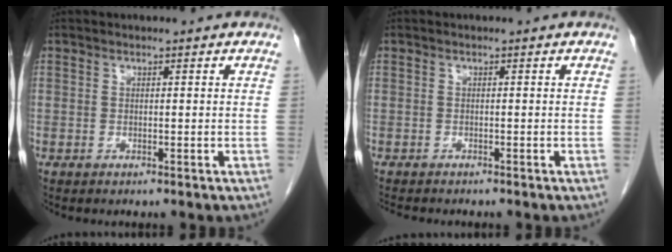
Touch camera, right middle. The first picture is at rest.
{"total": 3.7, "force": [-3.3, 0.8, 1.5], "torque": [-0.024, -0.008, -0.045]}